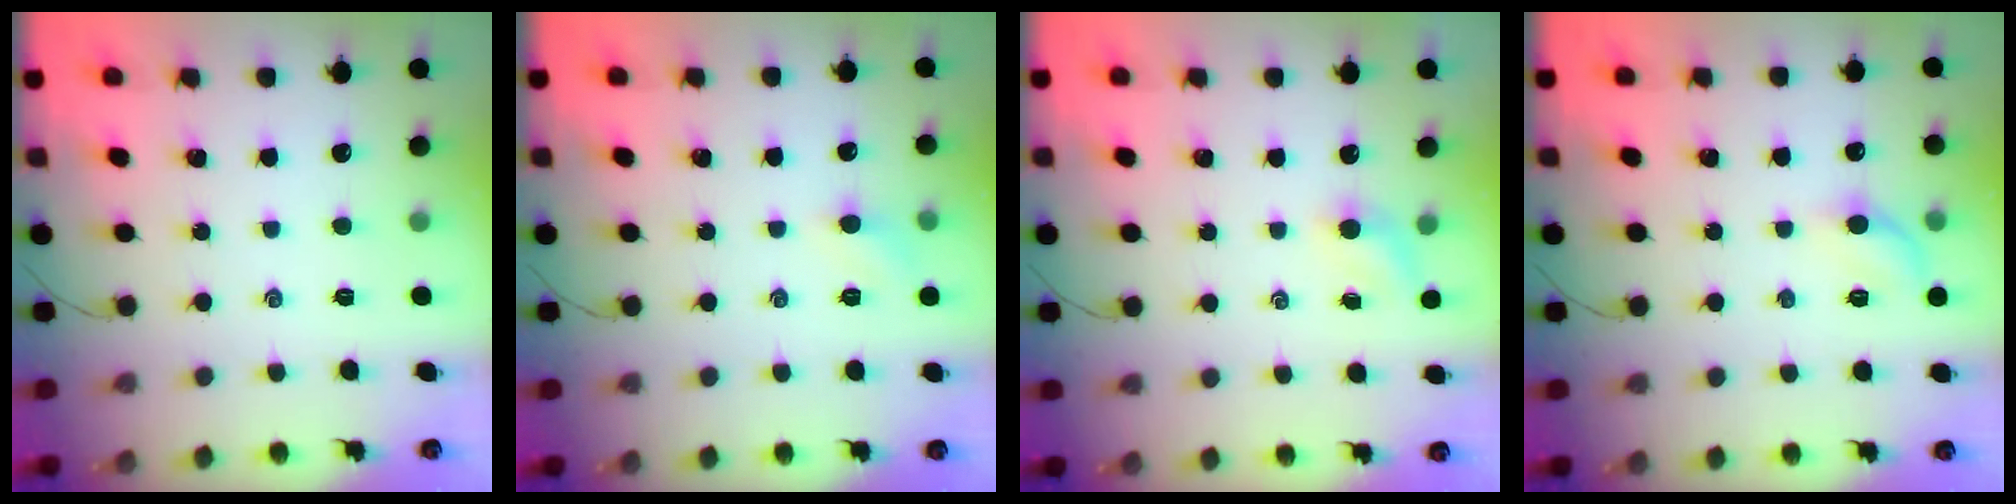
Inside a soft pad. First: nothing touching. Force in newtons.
{"total": 4.2, "press": 3.9, "slide": 1.3}
{"total": 3.5, "press": 3.4, "slide": 1.1}
{"total": 6.2, "press": 6.1, "slide": 0.9}